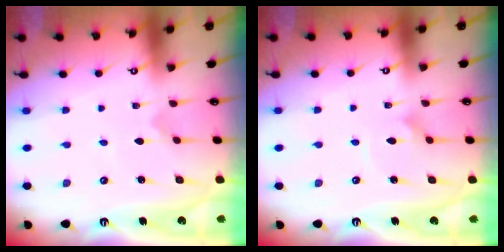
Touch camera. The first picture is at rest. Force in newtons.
{"total": 1.8, "press": 1.8, "slide": 0.1}